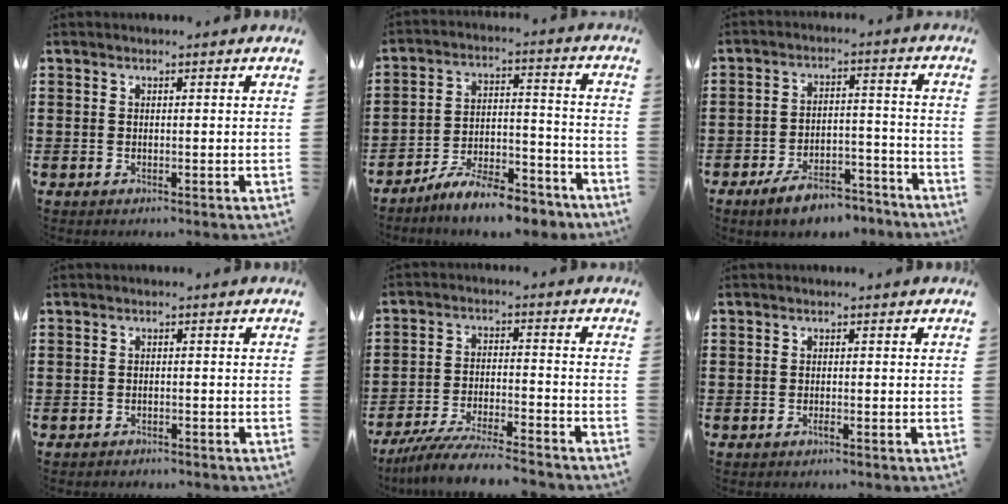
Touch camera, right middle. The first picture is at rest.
{"total": 9.6, "force": [-8.5, 1.4, 4.1], "torque": [-0.070, 0.022, -0.161]}
{"total": 6.8, "force": [-5.9, 1.8, 2.9], "torque": [-0.047, 0.014, -0.109]}
{"total": 1.1, "force": [-1.1, 0.2, -0.1], "torque": [-0.002, 0.003, -0.024]}
{"total": 7.4, "force": [-6.9, 0.3, 2.7], "torque": [-0.055, -0.001, -0.133]}
{"total": 0.7, "force": [-0.4, 0.0, 0.5], "torque": [-0.011, -0.005, -0.007]}